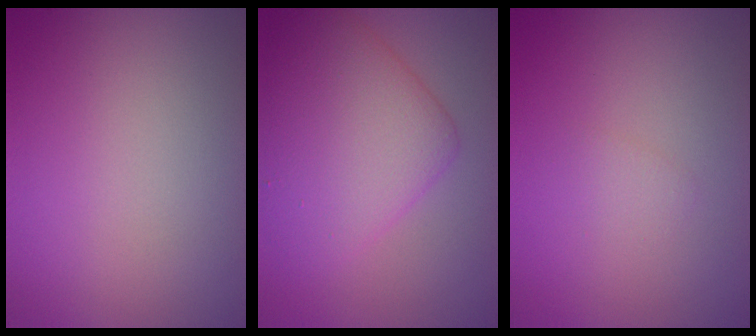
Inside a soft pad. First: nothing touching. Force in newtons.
{"total": 6.3, "press": 6.3, "slide": 0.1}
{"total": 0.8, "press": 0.8, "slide": 0.1}